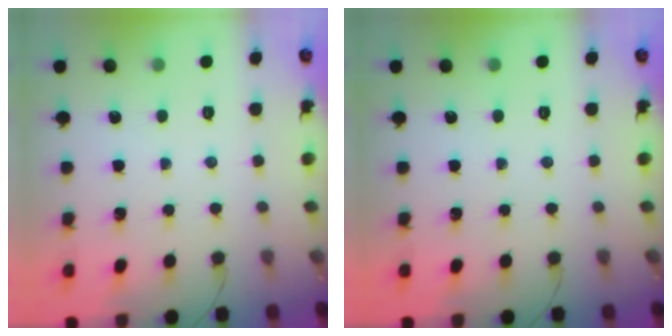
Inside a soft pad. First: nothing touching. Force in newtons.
{"total": 0.0}